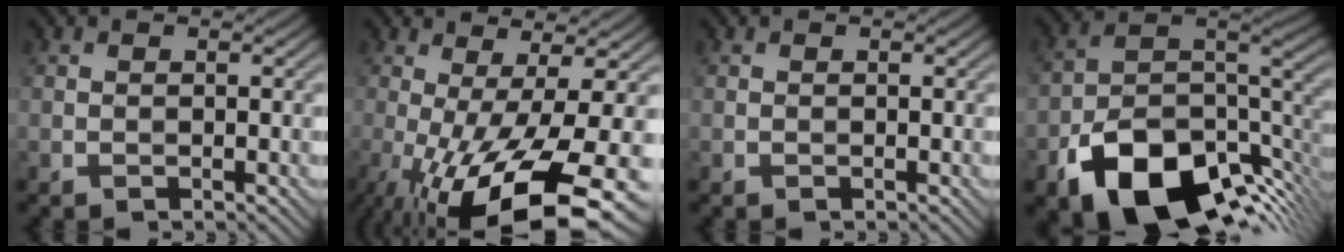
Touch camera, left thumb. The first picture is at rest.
{"total": 15.6, "force": [-5.4, 4.2, 14.0], "torque": [-0.233, -0.014, -0.078]}
{"total": 0.0}
{"total": 15.3, "force": [-8.5, 8.1, 9.8], "torque": [-0.177, -0.030, -0.137]}